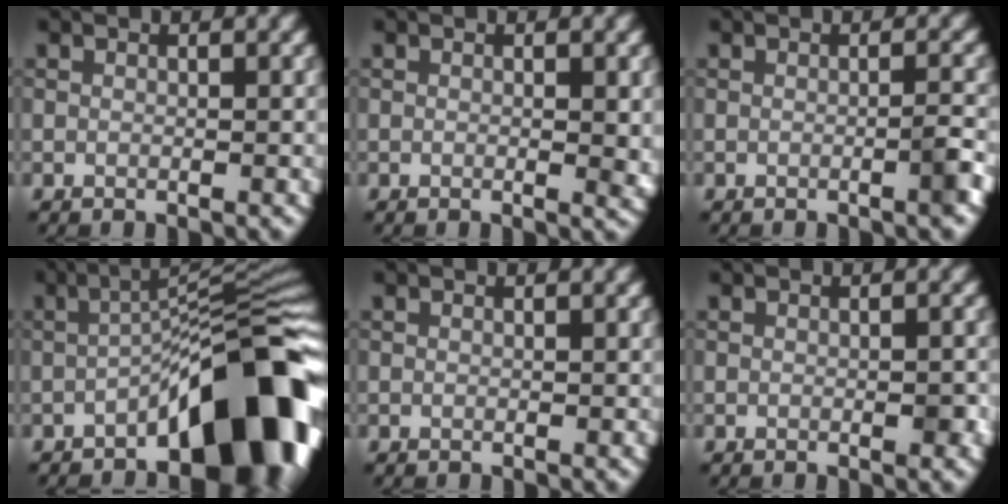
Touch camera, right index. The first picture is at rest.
{"total": 1.5, "force": [0.0, 0.3, 1.5], "torque": [-0.020, -0.005, -0.001]}
{"total": 1.6, "force": [-0.6, 0.2, 1.4], "torque": [-0.018, 0.006, -0.014]}
{"total": 12.3, "force": [-5.6, 3.9, 10.3], "torque": [-0.134, 0.016, -0.089]}
{"total": 0.0}
{"total": 1.1, "force": [-0.3, 0.3, 1.0], "torque": [-0.015, 0.001, -0.003]}